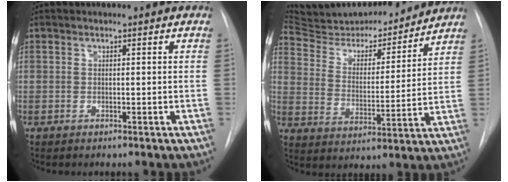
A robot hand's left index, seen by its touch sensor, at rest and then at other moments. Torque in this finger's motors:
{"motor_torque": [-0.45, -1.14, 0.05, 0.00]}